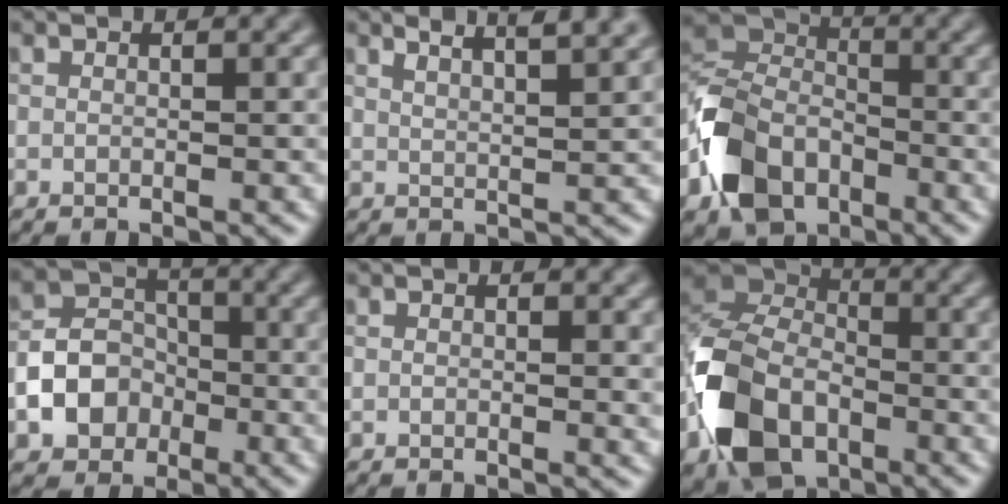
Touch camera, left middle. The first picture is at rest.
{"total": 5.0, "force": [3.6, 1.6, 3.1], "torque": [-0.011, 0.029, 0.022]}
{"total": 7.9, "force": [-3.8, 5.8, 3.8], "torque": [-0.080, -0.002, -0.087]}
{"total": 5.1, "force": [-1.9, 4.1, 2.4], "torque": [-0.037, 0.002, -0.043]}
{"total": 0.9, "force": [0.0, 0.3, 0.9], "torque": [-0.011, -0.005, 0.000]}
{"total": 10.1, "force": [-4.3, 6.9, 6.0], "torque": [-0.127, 0.000, -0.096]}